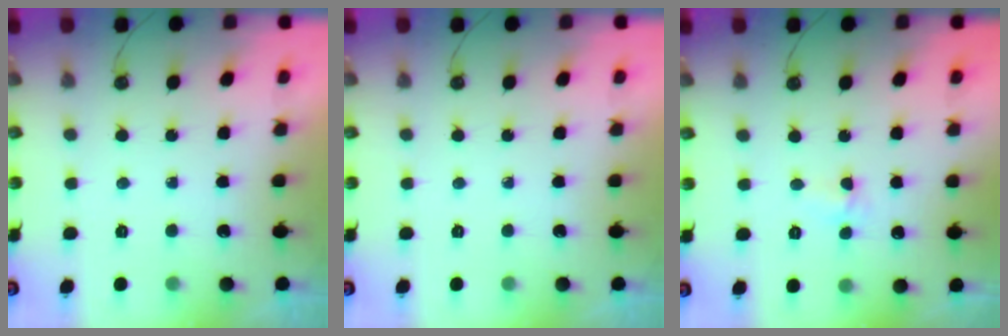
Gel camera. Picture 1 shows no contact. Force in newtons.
{"total": 0.0}
{"total": 2.9, "press": 2.9, "slide": 0.4}